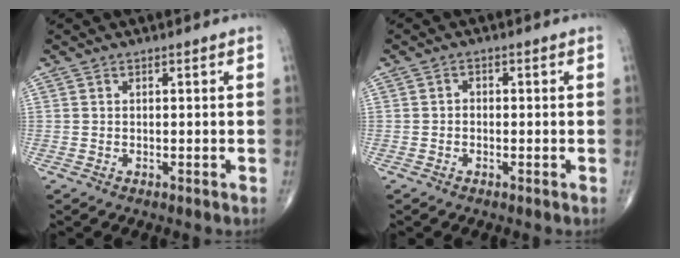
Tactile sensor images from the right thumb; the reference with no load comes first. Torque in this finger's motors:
{"motor_torque": [-0.38, 0.34, 0.02, -0.05, 0.00]}